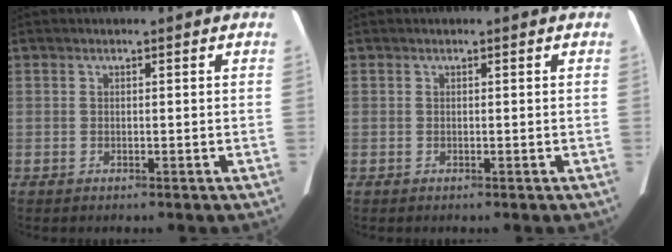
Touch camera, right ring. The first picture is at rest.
{"total": 0.0}